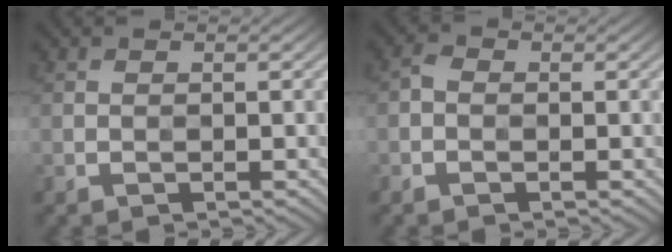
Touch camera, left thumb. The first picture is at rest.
{"total": 1.5, "force": [-0.5, 1.1, 0.8], "torque": [-0.019, 0.002, -0.018]}